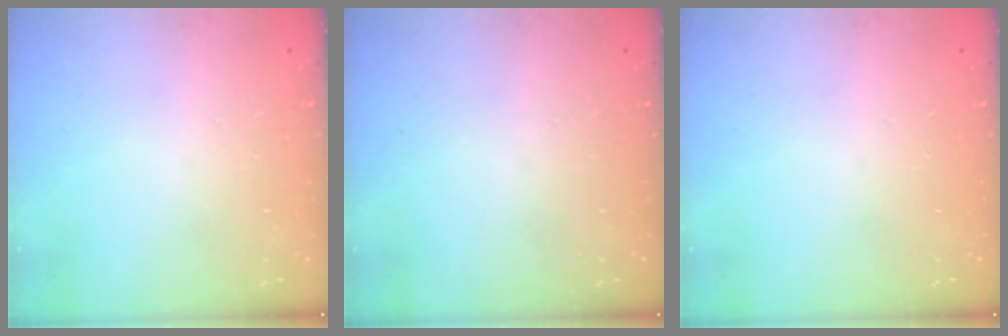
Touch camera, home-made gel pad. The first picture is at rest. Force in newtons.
{"total": 0.0}
{"total": 0.0}